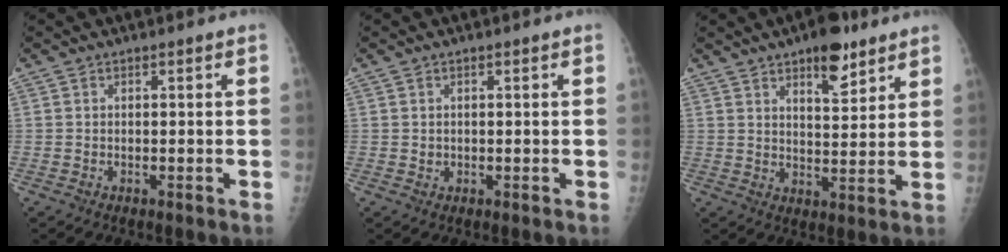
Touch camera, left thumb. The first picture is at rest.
{"total": 0.9, "force": [0.2, 0.7, 0.4], "torque": [-0.001, 0.000, 0.005]}
{"total": 9.2, "force": [5.9, 3.6, 6.1], "torque": [-0.072, -0.035, 0.088]}